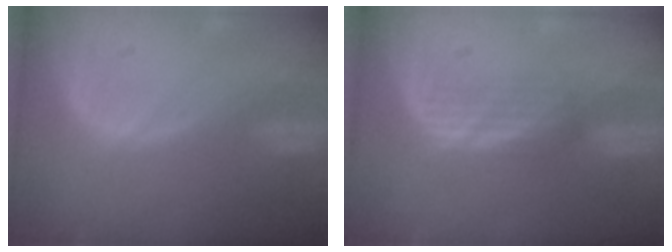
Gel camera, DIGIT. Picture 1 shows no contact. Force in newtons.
{"total": 2.9, "press": 2.6, "slide": 1.2}